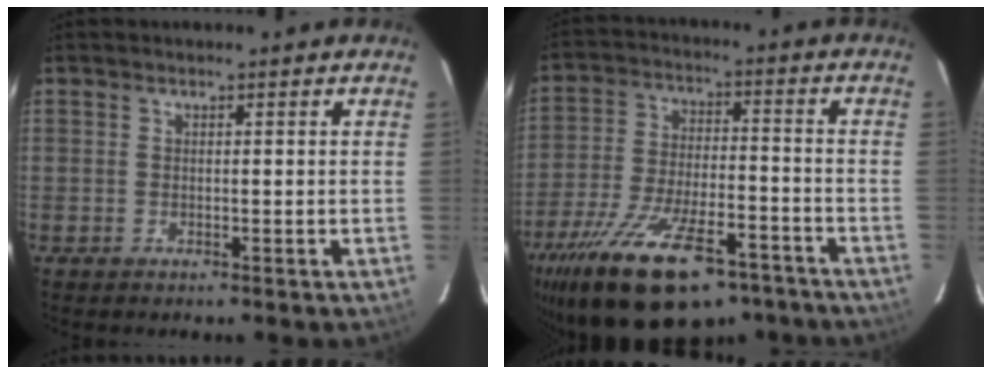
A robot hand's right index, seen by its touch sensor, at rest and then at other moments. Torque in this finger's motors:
{"motor_torque": [1.56, -0.58, 1.04, 0.21]}